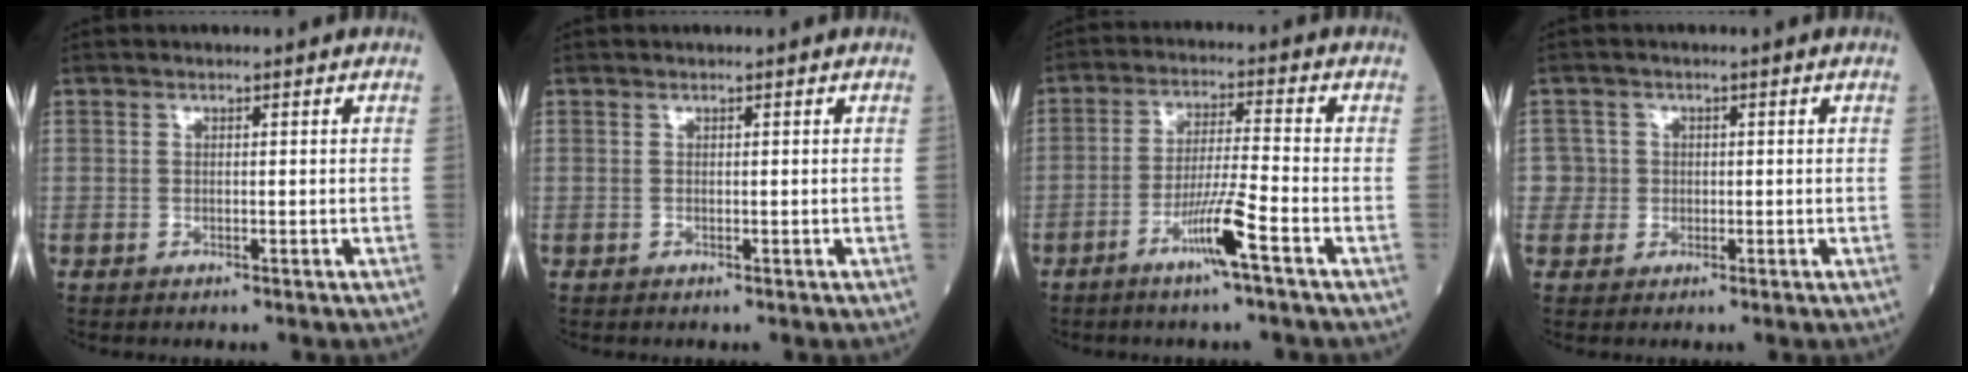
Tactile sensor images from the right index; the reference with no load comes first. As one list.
[{"total": 0.0}, {"total": 6.9, "force": [-3.8, -0.9, 5.7], "torque": [-0.111, -0.005, -0.072]}, {"total": 2.3, "force": [-0.1, 2.3, -0.4], "torque": [0.023, 0.009, -0.004]}]